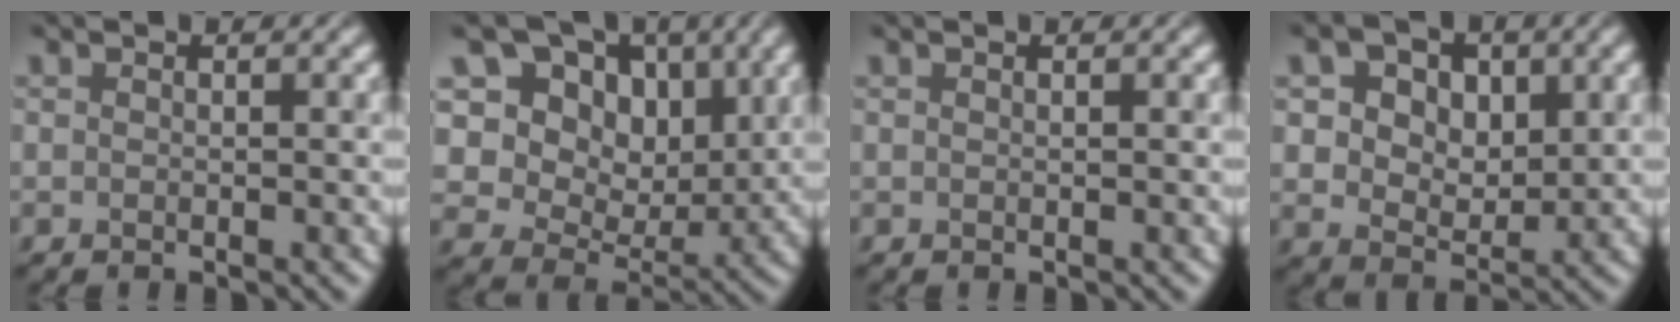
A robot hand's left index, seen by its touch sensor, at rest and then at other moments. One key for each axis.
{"total": 12.0, "fx": 5.3, "fy": 8.0, "fz": 7.2, "tx": -0.135, "ty": 0.012, "tz": 0.075}
{"total": 0.6, "fx": 0.3, "fy": 0.3, "fz": 0.5, "tx": -0.001, "ty": 0.003, "tz": 0.001}
{"total": 7.1, "fx": 2.5, "fy": 4.7, "fz": 4.7, "tx": -0.087, "ty": 0.012, "tz": 0.028}